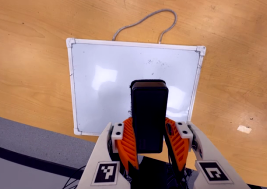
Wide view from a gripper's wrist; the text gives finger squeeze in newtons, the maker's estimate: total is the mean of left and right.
{"total": 6.9, "left": 6.1, "right": 7.6}